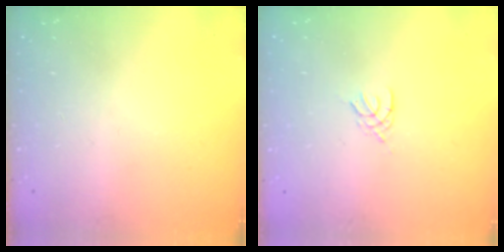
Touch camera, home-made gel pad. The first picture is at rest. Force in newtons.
{"total": 2.1, "press": 2.0, "slide": 0.4}